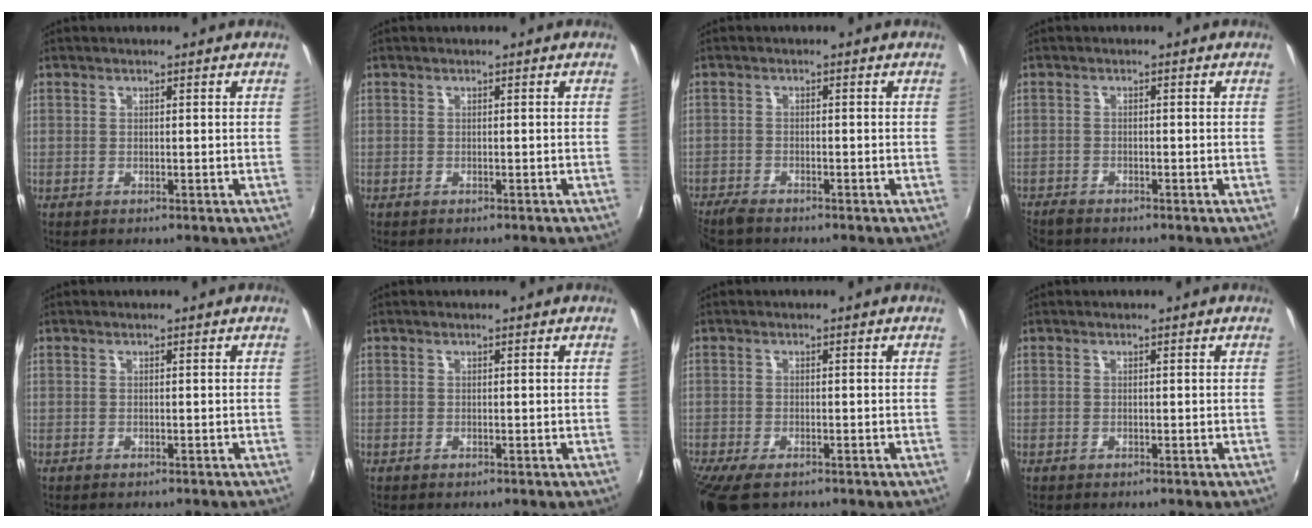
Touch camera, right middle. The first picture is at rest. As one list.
[{"total": 0.6, "force": [-0.5, 0.1, 0.2], "torque": [-0.003, -0.002, -0.008]}, {"total": 3.9, "force": [-3.6, 0.8, 1.4], "torque": [-0.041, -0.019, -0.070]}, {"total": 2.5, "force": [-2.4, 0.6, 0.5], "torque": [-0.020, -0.013, -0.047]}, {"total": 0.5, "force": [-0.5, 0.1, 0.2], "torque": [-0.003, -0.002, -0.008]}, {"total": 0.0}, {"total": 6.5, "force": [-4.7, 2.2, 3.9], "torque": [-0.096, -0.032, -0.086]}, {"total": 0.0}]